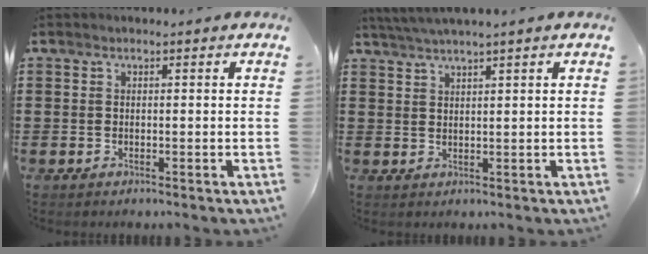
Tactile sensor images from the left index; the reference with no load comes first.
{"total": 2.5, "force": [2.2, -0.6, 1.1], "torque": [-0.024, -0.001, 0.042]}